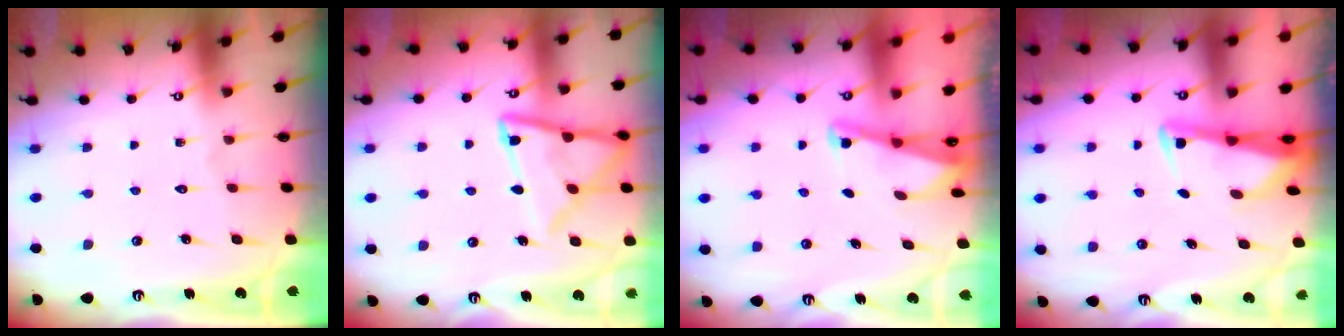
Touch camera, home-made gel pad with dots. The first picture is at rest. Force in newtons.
{"total": 14.5, "press": 14.4, "slide": 1.3}
{"total": 1.9, "press": 1.9, "slide": 0.4}
{"total": 2.6, "press": 2.6, "slide": 0.5}